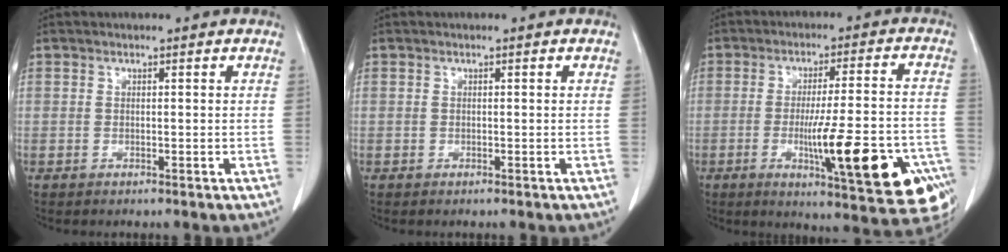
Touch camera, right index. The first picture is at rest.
{"total": 0.0}
{"total": 20.2, "force": [-7.5, 3.1, 18.5], "torque": [-0.176, 0.000, -0.090]}